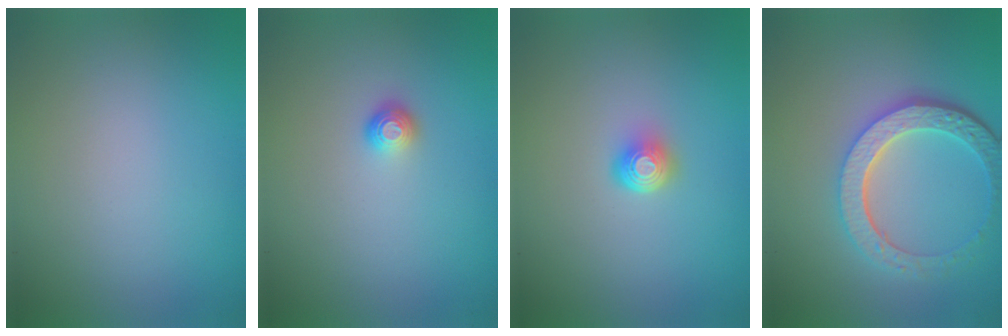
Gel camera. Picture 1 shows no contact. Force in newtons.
{"total": 1.0, "press": 0.9, "slide": 0.4}
{"total": 2.1, "press": 1.4, "slide": 1.6}
{"total": 5.8, "press": 4.3, "slide": 3.8}